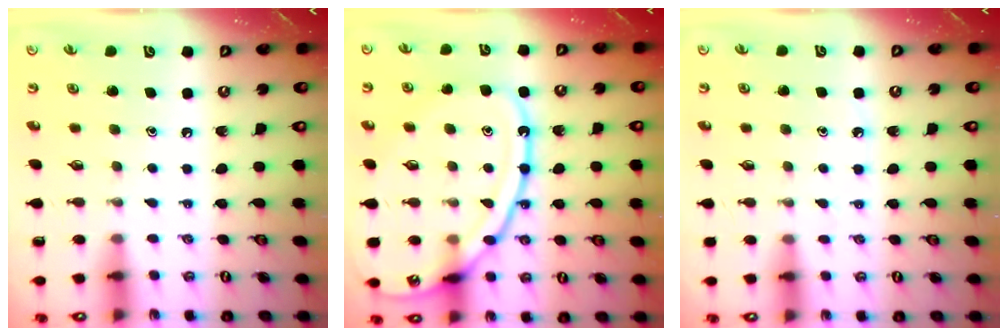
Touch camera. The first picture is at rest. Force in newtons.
{"total": 17.3, "press": 17.2, "slide": 1.6}
{"total": 4.1, "press": 4.1, "slide": 0.5}